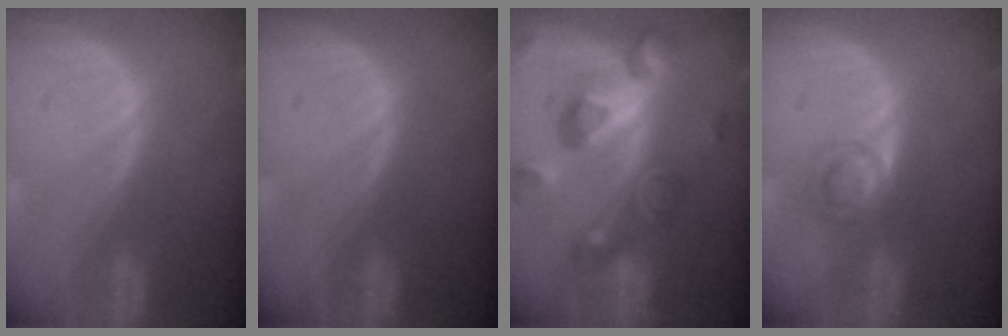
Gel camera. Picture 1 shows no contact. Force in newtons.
{"total": 0.0}
{"total": 10.4, "press": 9.3, "slide": 4.8}
{"total": 3.3, "press": 3.3, "slide": 0.4}